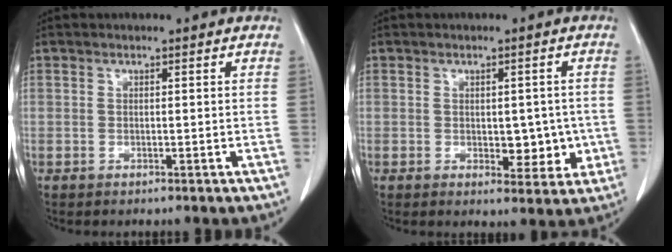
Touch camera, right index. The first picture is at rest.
{"total": 5.2, "force": [-0.5, 3.0, 4.3], "torque": [-0.045, 0.000, 0.003]}